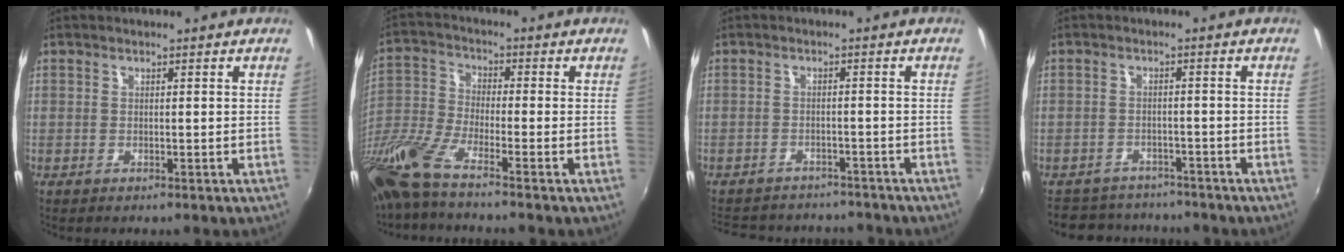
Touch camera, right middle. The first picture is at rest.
{"total": 12.8, "force": [-9.7, 1.4, 8.2], "torque": [-0.189, -0.026, -0.198]}
{"total": 13.1, "force": [-11.4, 4.9, 4.2], "torque": [-0.103, 0.001, -0.158]}
{"total": 8.7, "force": [-7.9, 3.3, 1.7], "torque": [-0.047, 0.007, -0.115]}